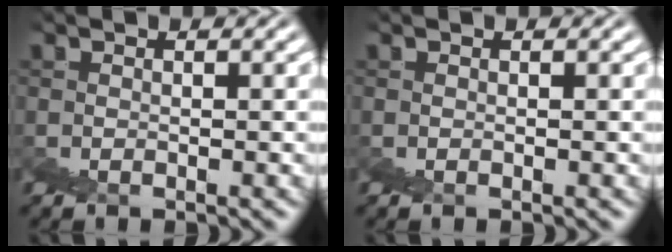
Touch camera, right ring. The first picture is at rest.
{"total": 0.0}